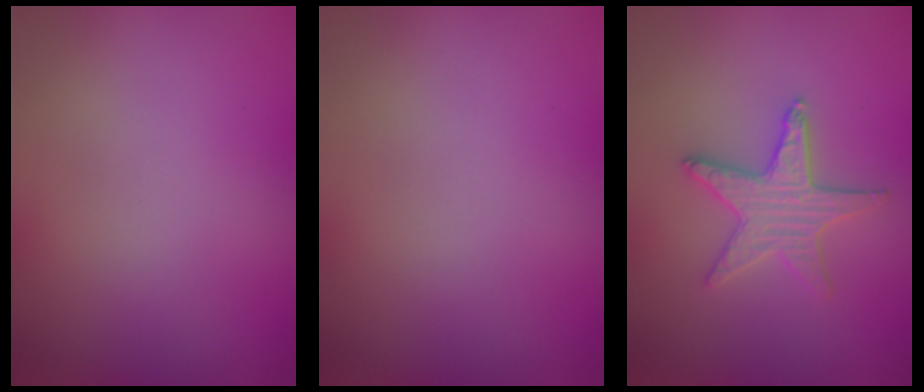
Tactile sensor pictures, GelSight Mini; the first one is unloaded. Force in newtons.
{"total": 0.0}
{"total": 3.4, "press": 3.3, "slide": 0.7}